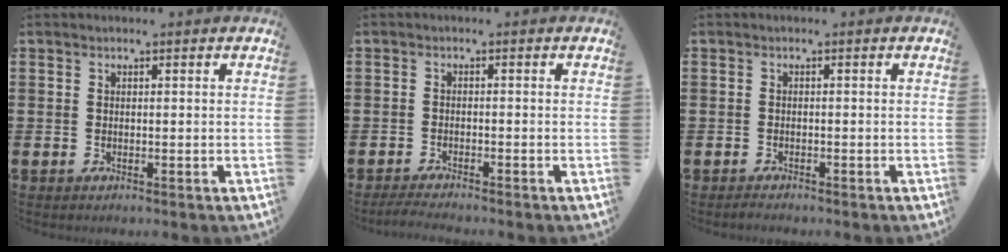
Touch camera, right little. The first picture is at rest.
{"total": 1.5, "force": [-1.4, 0.0, 0.7], "torque": [-0.013, 0.002, -0.027]}
{"total": 0.7, "force": [-0.6, 0.2, 0.2], "torque": [-0.006, -0.001, -0.013]}